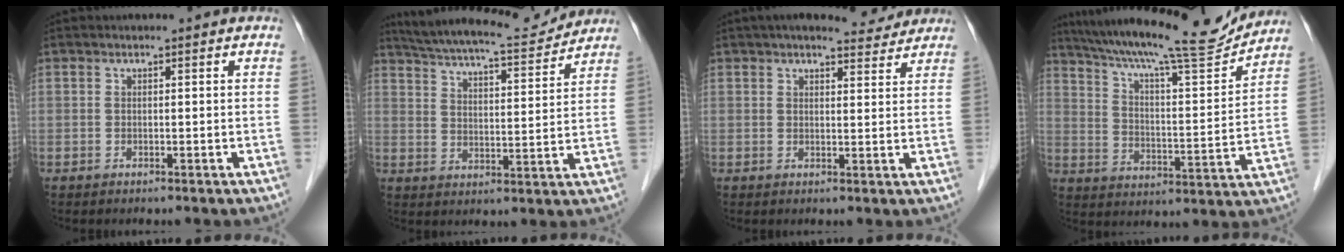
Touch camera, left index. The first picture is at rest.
{"total": 15.1, "force": [14.1, 1.6, 5.1], "torque": [-0.093, 0.007, 0.210]}
{"total": 6.1, "force": [5.5, 1.4, 2.1], "torque": [-0.030, 0.013, 0.066]}
{"total": 20.4, "force": [18.5, 0.9, 8.5], "torque": [-0.151, -0.017, 0.274]}